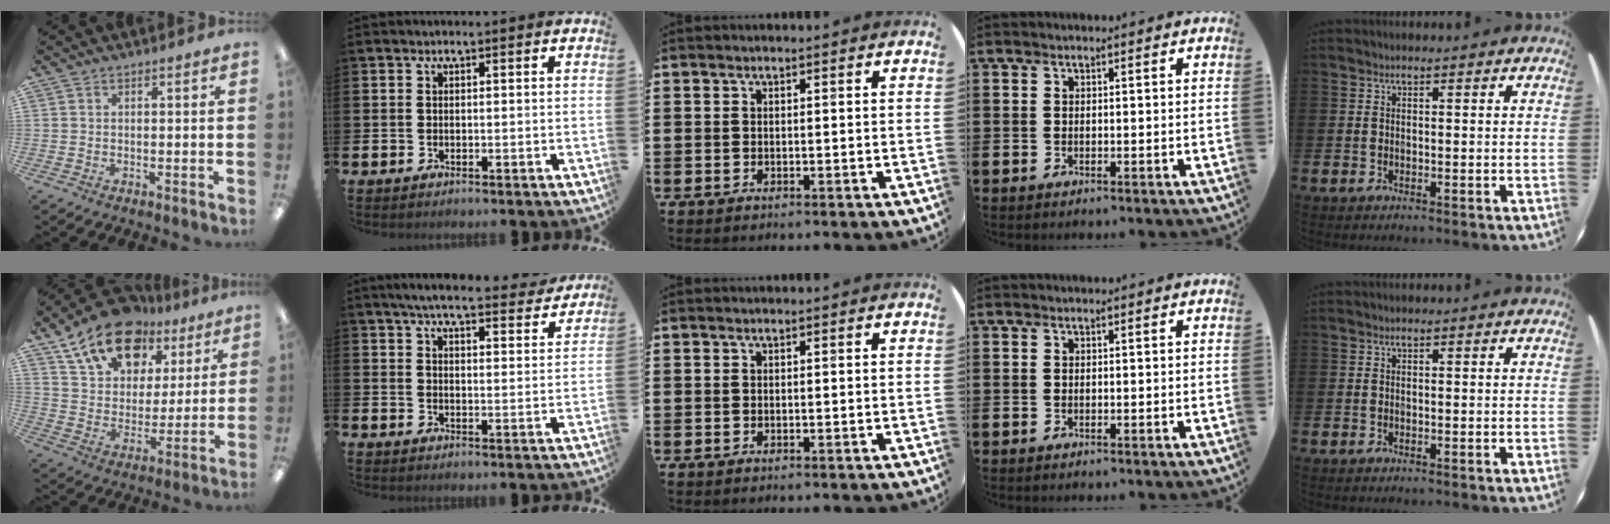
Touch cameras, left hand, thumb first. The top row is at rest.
{"thumb": {"total": 16.9, "force": [10.8, 10.5, 7.6], "torque": [-0.134, -0.054, 0.198]}, "index": {"total": 5.9, "force": [5.5, 0.6, 2.0], "torque": [-0.041, -0.034, 0.092]}}